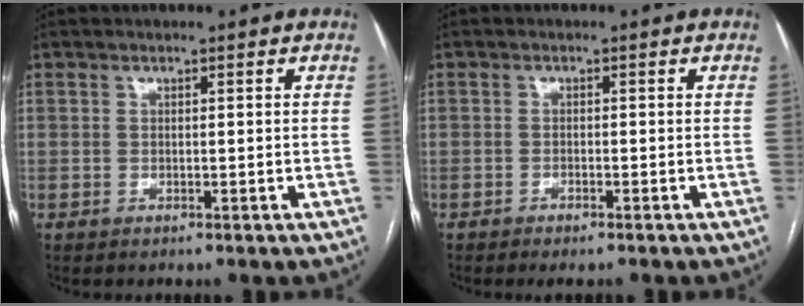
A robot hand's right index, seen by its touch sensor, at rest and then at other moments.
{"total": 1.7, "force": [-1.3, 0.2, 1.0], "torque": [-0.016, -0.002, -0.018]}